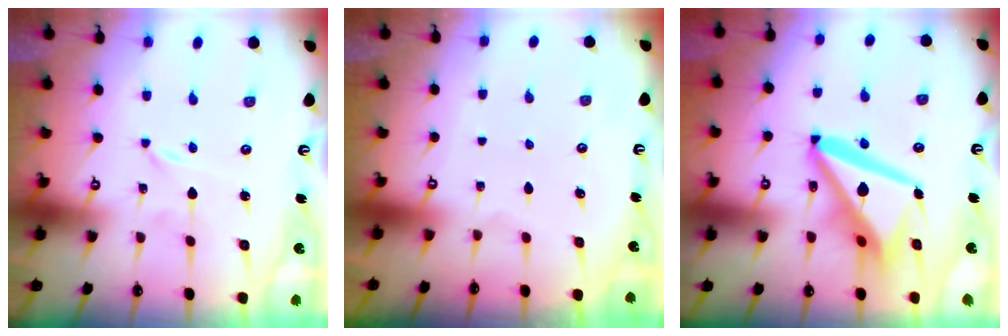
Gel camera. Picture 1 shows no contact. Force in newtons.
{"total": 0.0}
{"total": 17.2, "press": 17.1, "slide": 2.1}